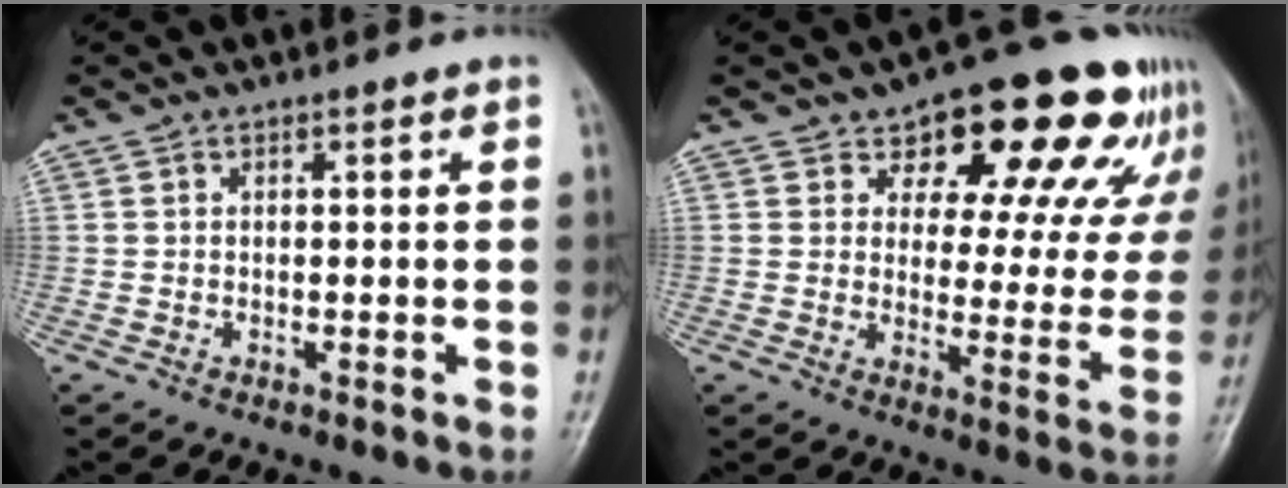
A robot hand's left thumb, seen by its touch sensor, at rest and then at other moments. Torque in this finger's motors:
{"motor_torque": [0.53, 0.39, 0.35, -0.07, 0.17]}